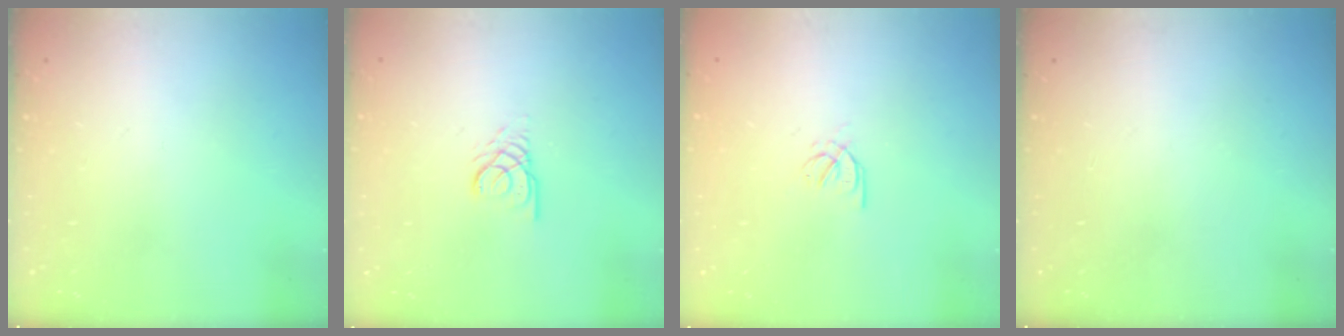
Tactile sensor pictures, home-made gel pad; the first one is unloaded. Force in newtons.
{"total": 2.6, "press": 2.6, "slide": 0.1}
{"total": 2.6, "press": 2.5, "slide": 0.6}
{"total": 0.0}